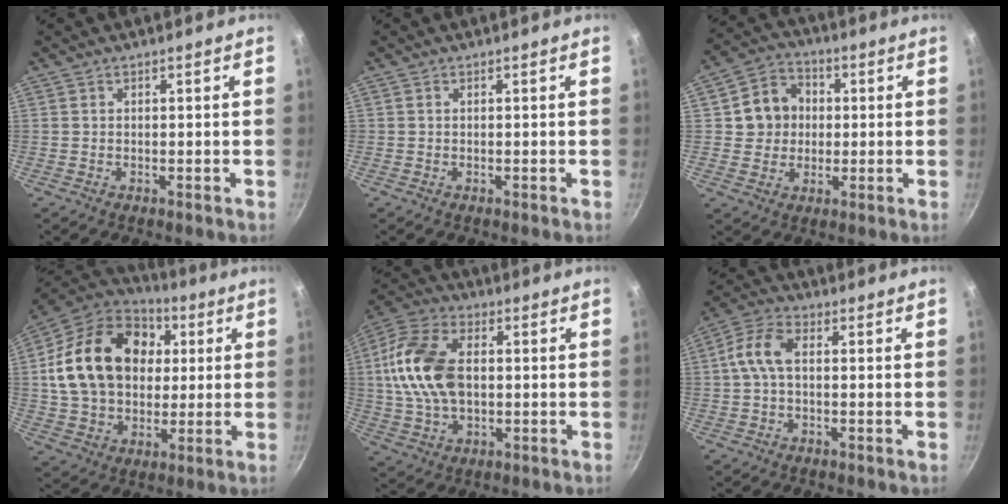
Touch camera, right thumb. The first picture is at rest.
{"total": 0.0}
{"total": 9.2, "force": [1.0, 8.3, 3.8], "torque": [-0.027, 0.015, 0.007]}
{"total": 24.3, "force": [4.3, 17.9, 15.9], "torque": [-0.259, 0.019, 0.073]}
{"total": 16.5, "force": [1.1, 10.5, 12.6], "torque": [-0.236, 0.019, 0.010]}
{"total": 7.0, "force": [0.5, 4.0, 5.7], "torque": [-0.124, 0.025, -0.002]}